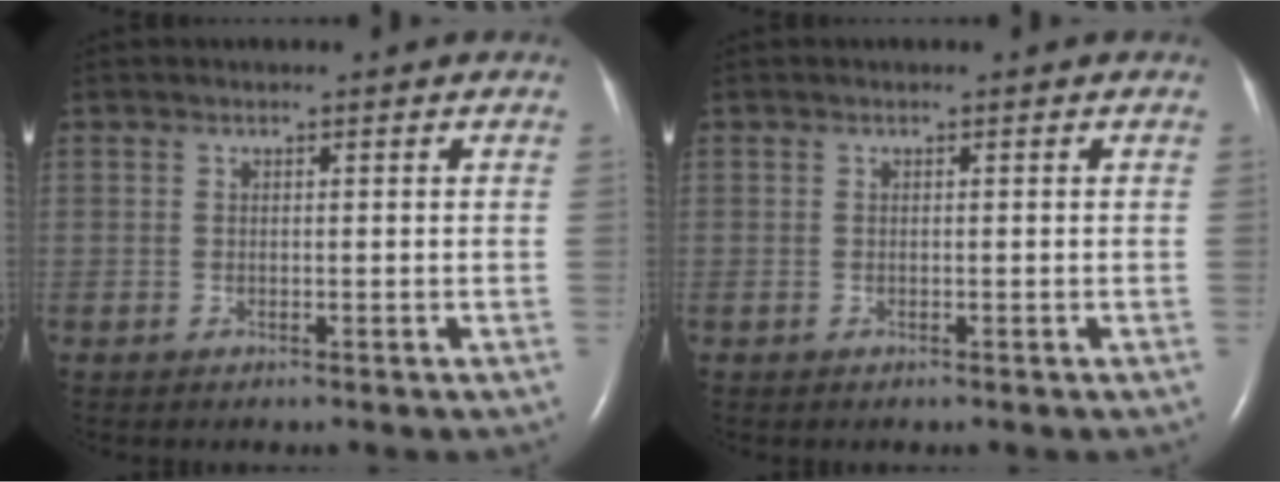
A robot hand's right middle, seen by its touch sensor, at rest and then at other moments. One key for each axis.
{"total": 0.0}